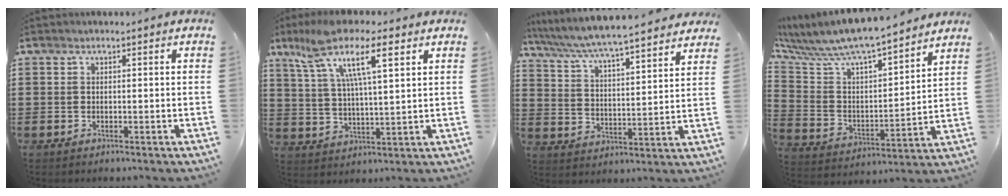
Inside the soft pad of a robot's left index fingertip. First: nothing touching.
{"total": 11.4, "force": [6.5, 2.7, 9.0], "torque": [-0.191, -0.005, 0.112]}
{"total": 5.3, "force": [5.0, -0.1, 1.7], "torque": [-0.057, -0.037, 0.080]}
{"total": 7.9, "force": [7.3, 0.7, 2.9], "torque": [-0.091, -0.061, 0.120]}